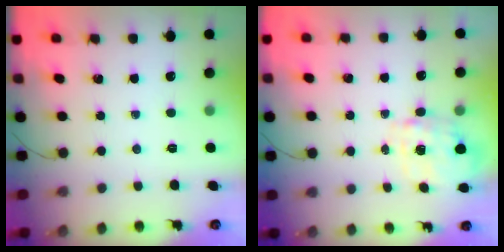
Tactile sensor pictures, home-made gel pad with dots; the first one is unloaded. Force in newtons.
{"total": 4.0, "press": 3.9, "slide": 0.8}